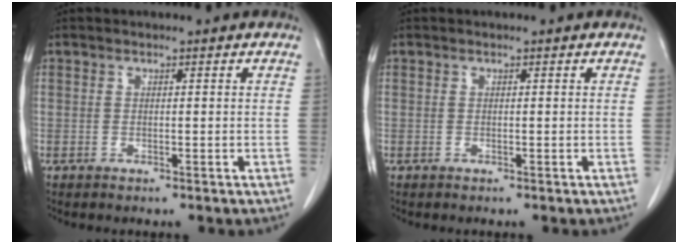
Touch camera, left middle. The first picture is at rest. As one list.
[{"total": 0.0}]